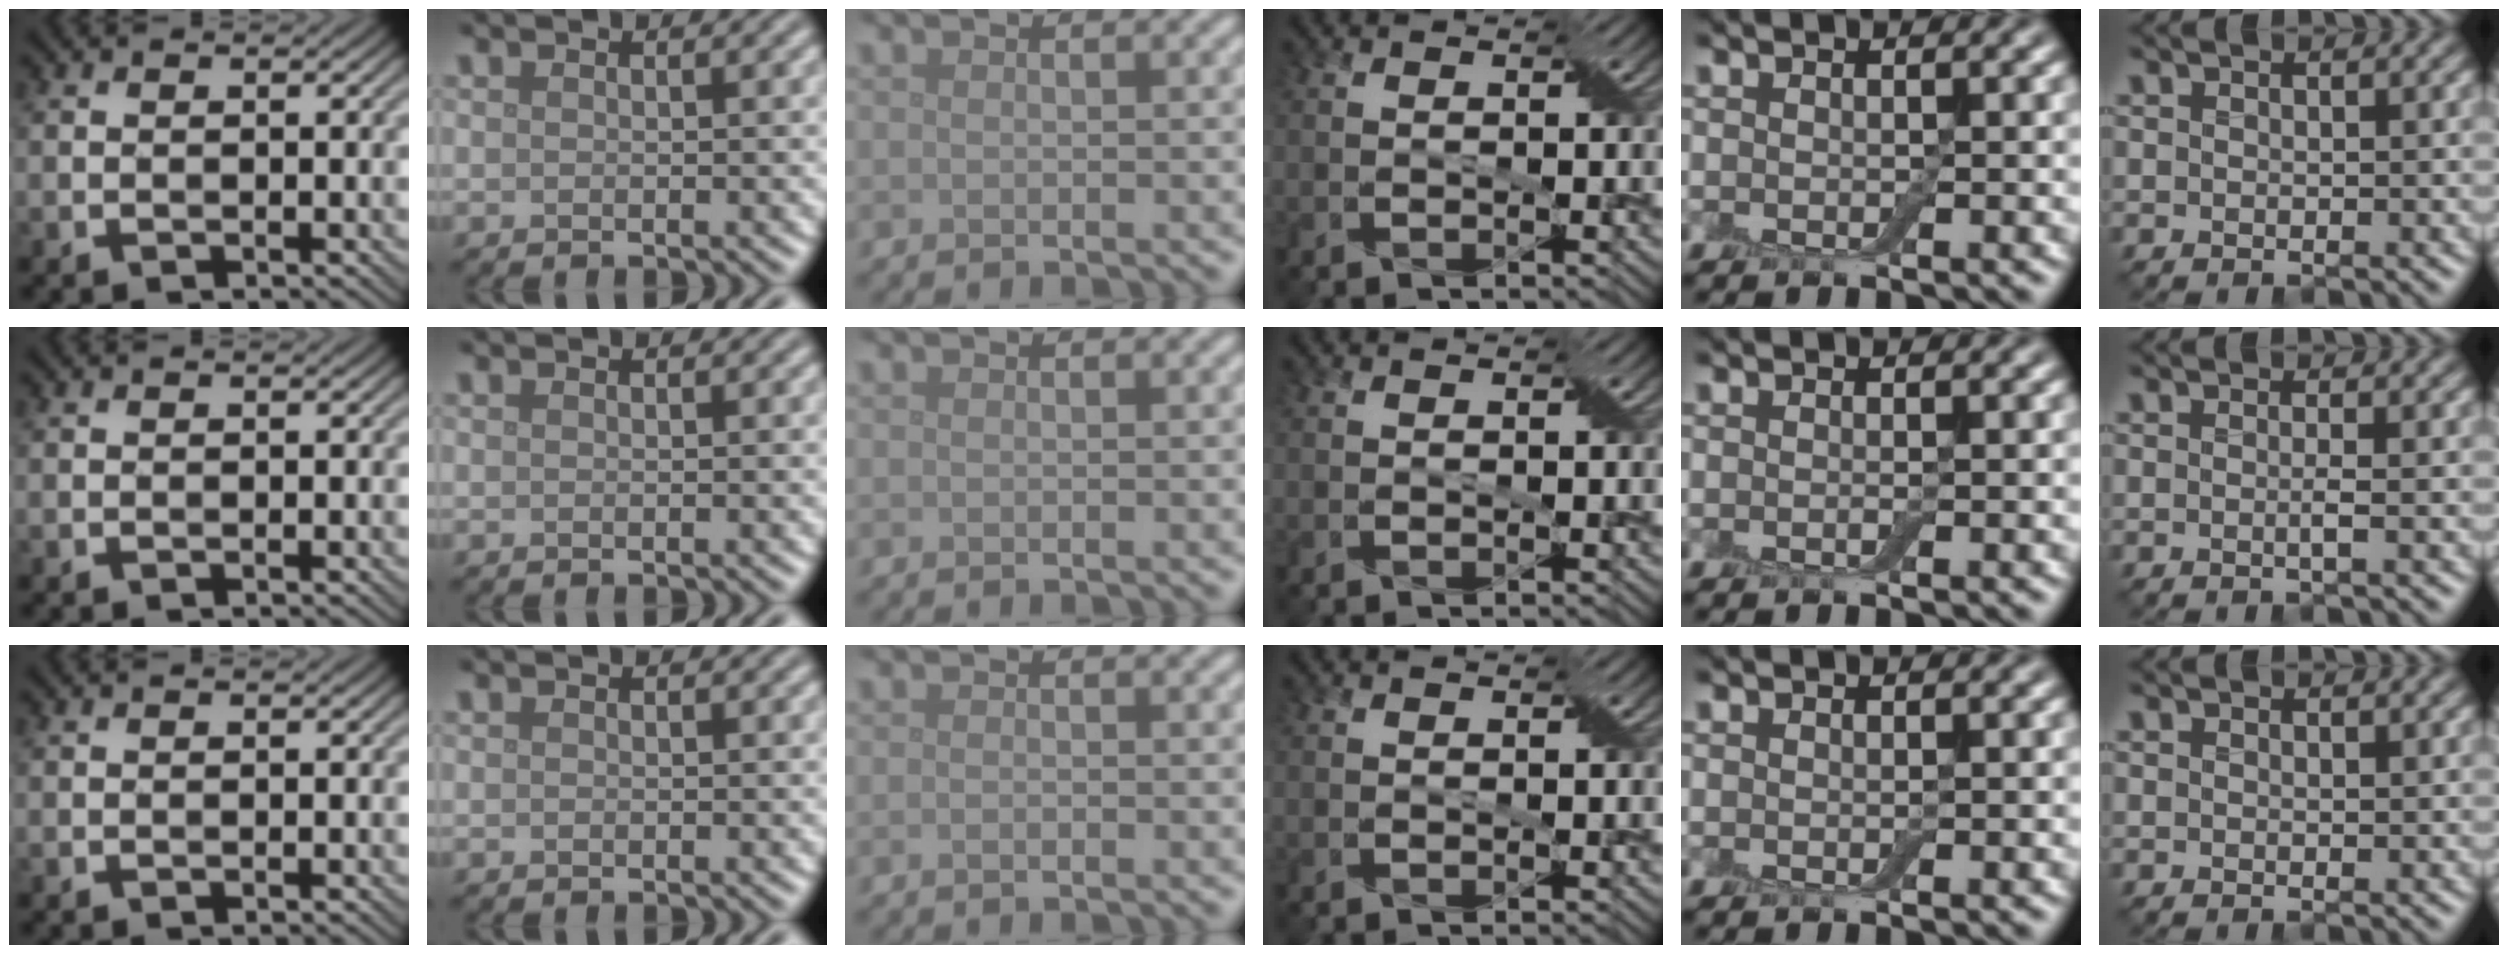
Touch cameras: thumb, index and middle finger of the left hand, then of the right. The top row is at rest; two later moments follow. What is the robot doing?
{"motion": "extract", "object": "drawer"}